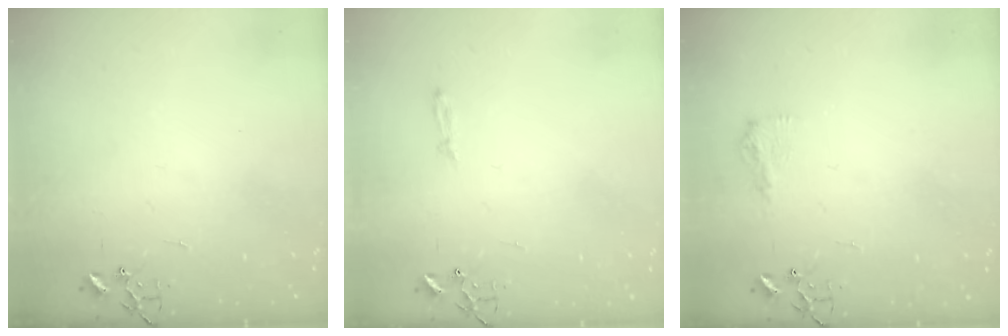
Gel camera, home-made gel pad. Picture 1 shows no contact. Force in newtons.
{"total": 3.5, "press": 3.5, "slide": 0.5}
{"total": 7.9, "press": 7.9, "slide": 0.3}